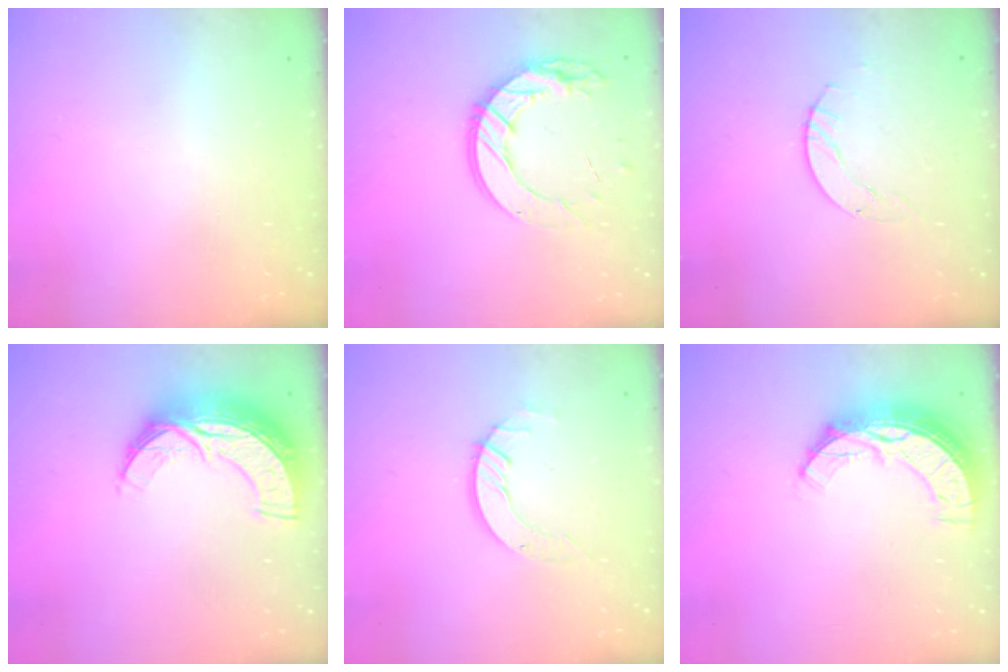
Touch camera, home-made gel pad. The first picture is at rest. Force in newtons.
{"total": 14.7, "press": 14.6, "slide": 1.3}
{"total": 3.1, "press": 3.1, "slide": 0.4}
{"total": 13.7, "press": 13.6, "slide": 0.8}
{"total": 4.1, "press": 4.1, "slide": 0.1}
{"total": 10.4, "press": 10.3, "slide": 0.9}